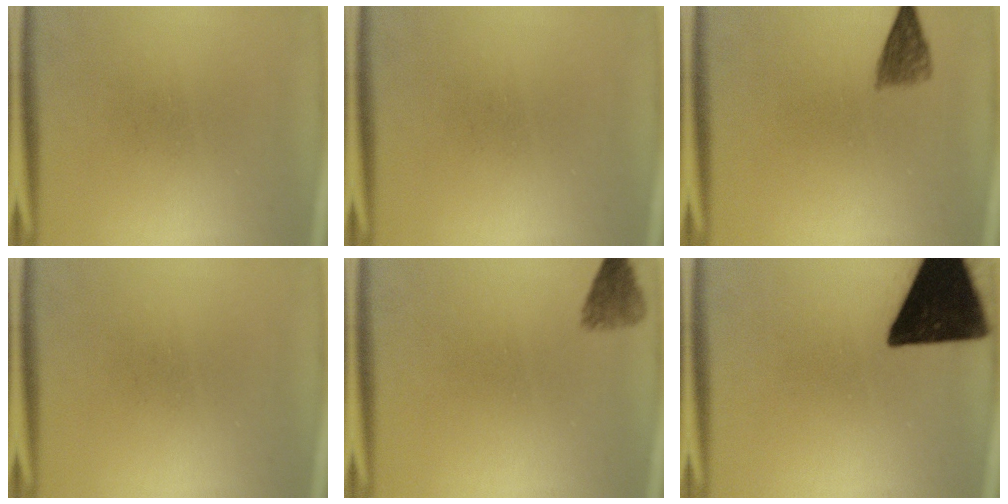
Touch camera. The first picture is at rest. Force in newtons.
{"total": 0.0}
{"total": 3.1}
{"total": 0.0}
{"total": 3.0}
{"total": 18.9}